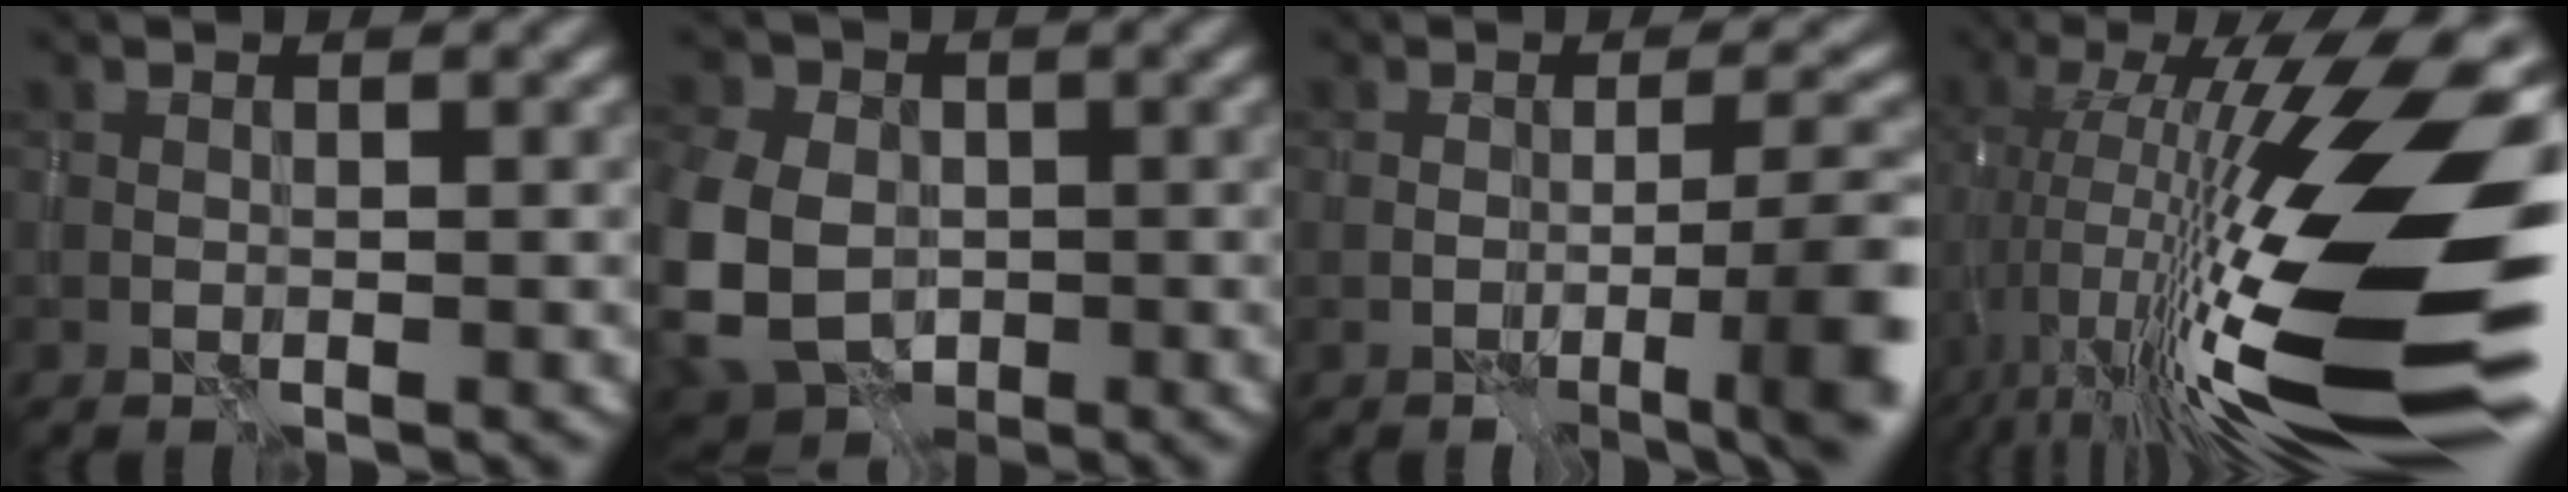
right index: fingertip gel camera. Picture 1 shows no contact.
{"total": 11.2, "force": [-1.5, 8.9, 6.6], "torque": [-0.129, -0.010, -0.056]}
{"total": 6.3, "force": [-1.9, 1.1, 5.9], "torque": [-0.079, 0.001, -0.031]}
{"total": 19.6, "force": [-2.8, 4.6, 18.9], "torque": [-0.337, 0.015, -0.059]}